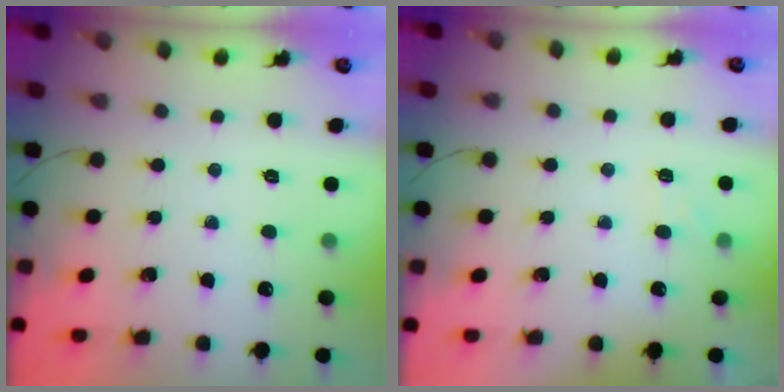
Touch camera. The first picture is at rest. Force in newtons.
{"total": 4.8, "press": 4.6, "slide": 1.5}